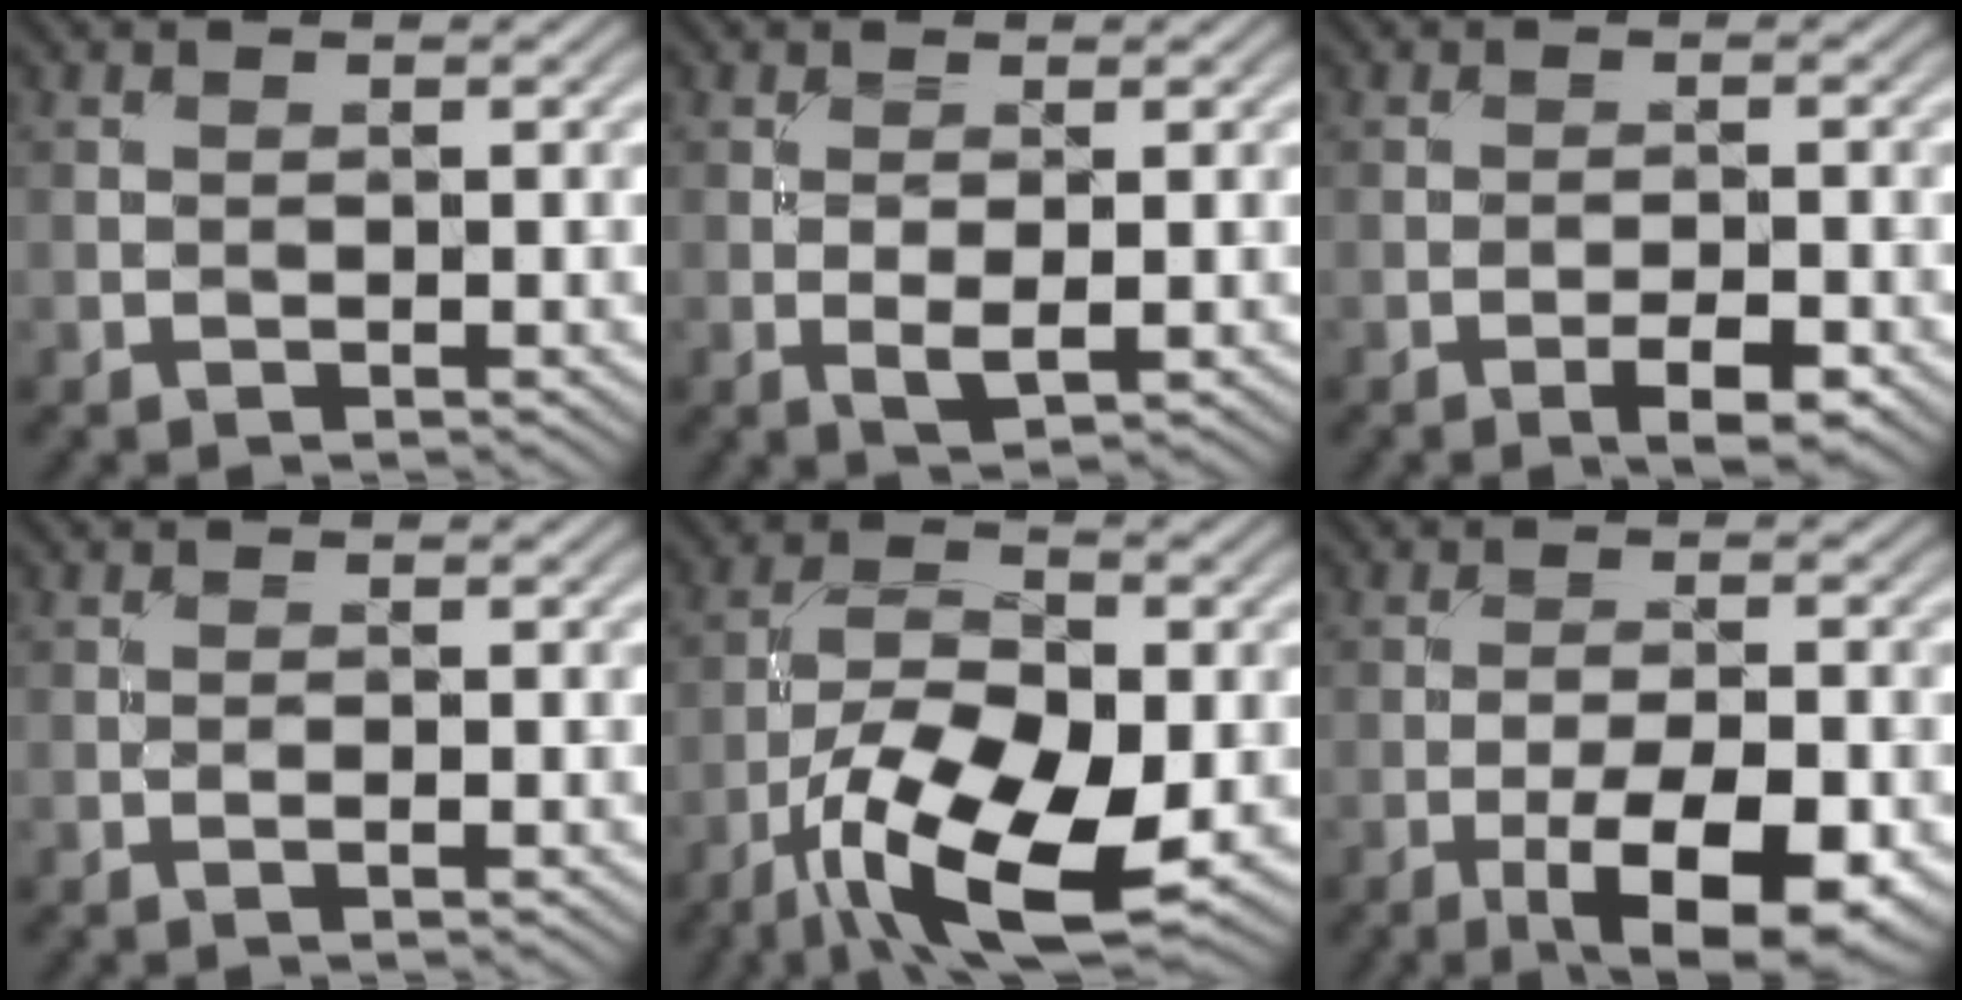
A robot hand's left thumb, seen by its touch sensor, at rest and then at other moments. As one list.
[{"total": 2.4, "force": [-0.1, 0.8, 2.3], "torque": [-0.049, -0.005, -0.001]}, {"total": 3.3, "force": [-1.8, 0.9, 2.6], "torque": [-0.044, 0.003, -0.029]}, {"total": 0.6, "force": [-0.1, 0.0, 0.5], "torque": [-0.013, 0.001, -0.003]}, {"total": 13.0, "force": [-6.1, 5.2, 10.3], "torque": [-0.199, -0.014, -0.119]}, {"total": 9.9, "force": [-4.7, 3.3, 8.1], "torque": [-0.134, -0.006, -0.068]}]